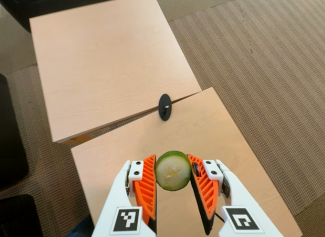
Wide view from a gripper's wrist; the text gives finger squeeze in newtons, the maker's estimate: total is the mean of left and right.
{"total": 12.3, "left": 12.9, "right": 11.6}